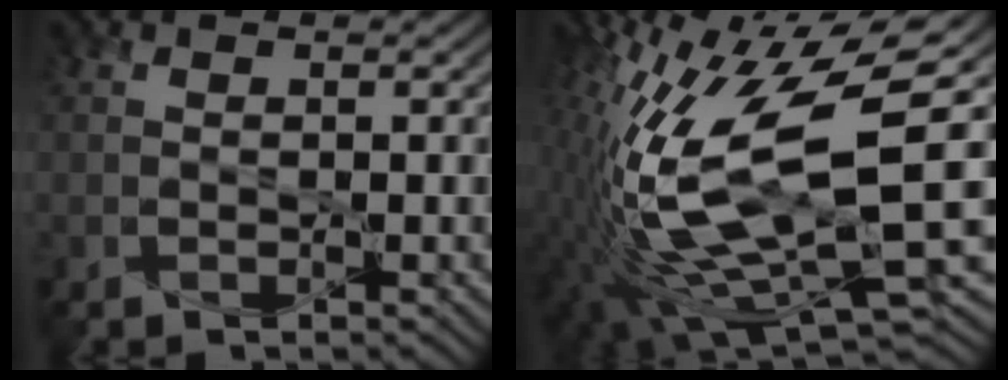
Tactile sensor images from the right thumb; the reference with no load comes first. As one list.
[{"total": 17.9, "force": [0.0, 6.9, 16.5], "torque": [-0.353, -0.019, 0.008]}]